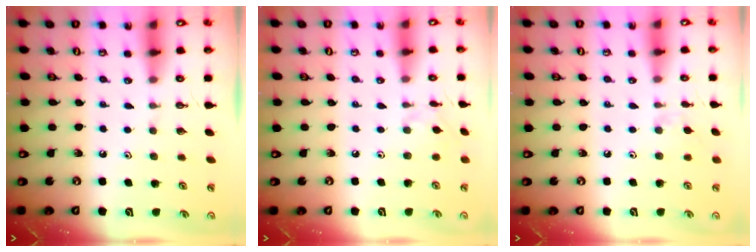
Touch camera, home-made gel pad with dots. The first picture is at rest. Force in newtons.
{"total": 1.5, "press": 1.4, "slide": 0.5}
{"total": 4.9, "press": 4.9, "slide": 0.7}